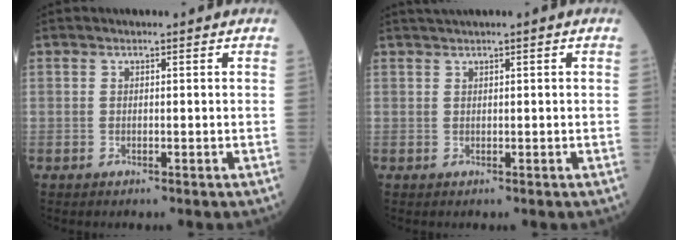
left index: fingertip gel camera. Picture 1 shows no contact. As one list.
[{"total": 1.2, "force": [0.8, -0.2, 0.9], "torque": [-0.021, 0.011, 0.019]}]